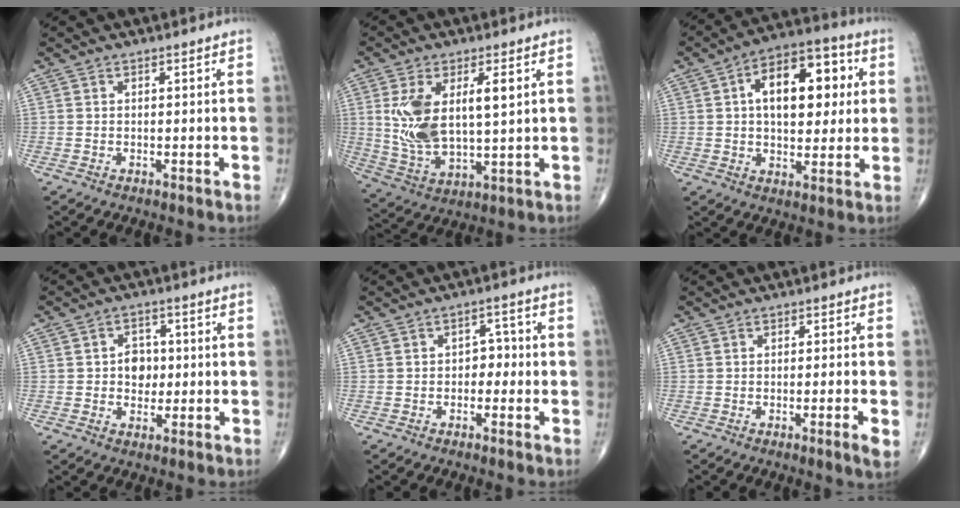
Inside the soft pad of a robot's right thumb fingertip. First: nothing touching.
{"total": 13.8, "force": [3.1, 6.2, 11.9], "torque": [-0.228, -0.018, 0.071]}
{"total": 16.8, "force": [3.5, 9.3, 13.6], "torque": [-0.164, 0.015, 0.047]}
{"total": 5.0, "force": [0.1, 4.0, 3.0], "torque": [-0.018, 0.006, -0.002]}
{"total": 3.4, "force": [-0.6, 2.5, 2.2], "torque": [-0.002, 0.013, -0.018]}
{"total": 3.1, "force": [-0.9, -0.1, 3.0], "torque": [-0.052, -0.007, -0.016]}